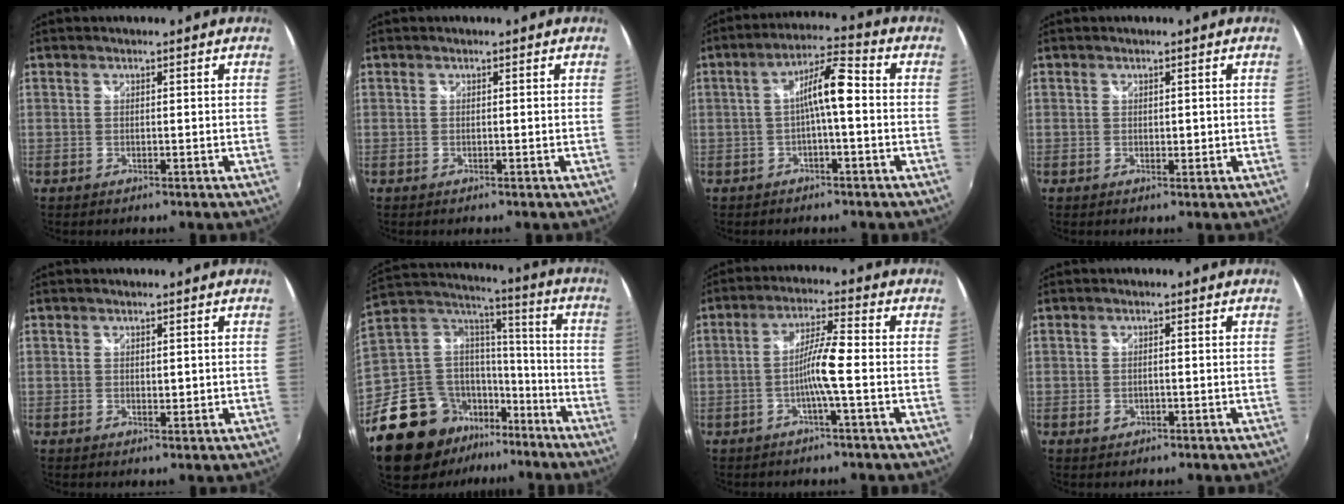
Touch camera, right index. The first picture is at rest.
{"total": 0.0}
{"total": 7.3, "force": [-0.6, 1.1, 7.2], "torque": [-0.133, 0.018, -0.011]}
{"total": 1.1, "force": [0.3, 0.7, 0.8], "torque": [-0.010, 0.000, 0.005]}
{"total": 1.2, "force": [0.5, 0.7, 0.9], "torque": [-0.012, -0.001, 0.008]}
{"total": 19.9, "force": [-13.9, 12.1, 7.4], "torque": [-0.170, 0.049, -0.226]}
{"total": 6.3, "force": [-1.7, -0.4, 6.0], "torque": [-0.117, 0.004, -0.033]}
{"total": 1.5, "force": [-0.4, 1.0, 1.1], "torque": [-0.020, -0.002, -0.004]}